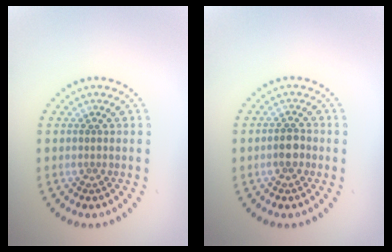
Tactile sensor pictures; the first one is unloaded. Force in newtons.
{"total": 1.9, "press": 1.8, "slide": 0.7}